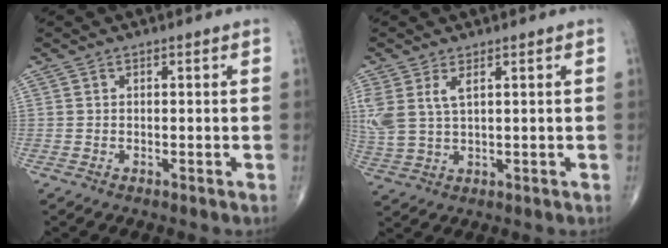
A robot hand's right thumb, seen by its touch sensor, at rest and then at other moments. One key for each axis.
{"total": 7.4, "fx": 2.7, "fy": 3.6, "fz": 5.9, "tx": -0.149, "ty": 0.001, "tz": 0.064}